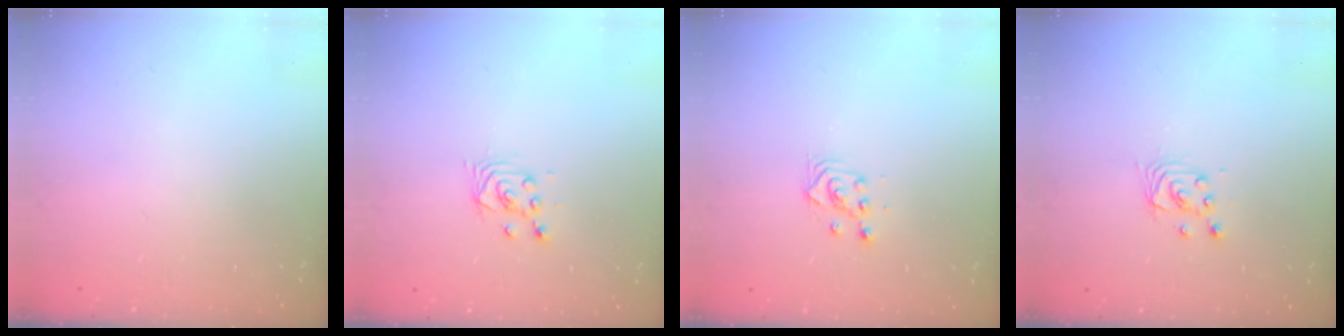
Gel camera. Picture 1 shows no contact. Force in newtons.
{"total": 2.6, "press": 2.6, "slide": 0.1}
{"total": 2.3, "press": 2.3, "slide": 0.1}
{"total": 2.9, "press": 2.9, "slide": 0.1}